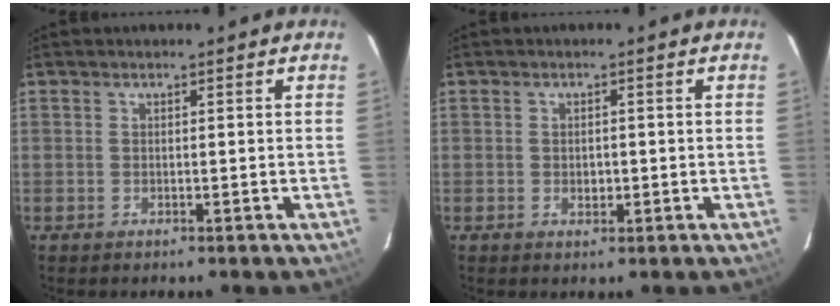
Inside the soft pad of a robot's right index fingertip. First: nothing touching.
{"total": 1.7, "force": [-0.4, 1.2, 1.1], "torque": [-0.017, 0.001, -0.007]}